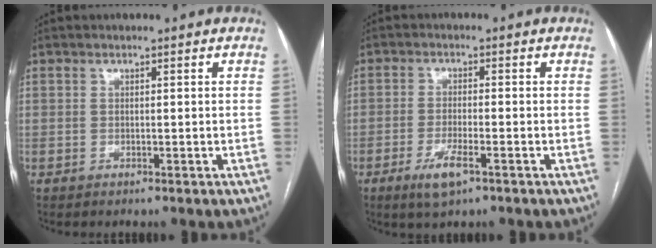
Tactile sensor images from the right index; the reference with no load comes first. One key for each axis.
{"total": 4.9, "fx": -2.6, "fy": 0.9, "fz": 4.0, "tx": -0.083, "ty": -0.007, "tz": -0.046}